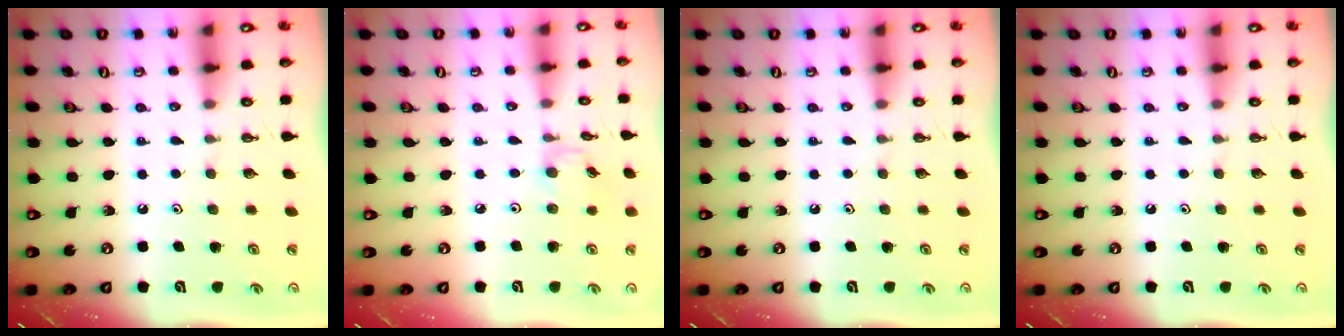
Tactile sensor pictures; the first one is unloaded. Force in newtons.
{"total": 3.3, "press": 3.3, "slide": 0.3}
{"total": 0.0}
{"total": 0.0}